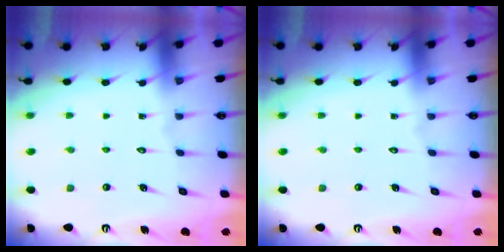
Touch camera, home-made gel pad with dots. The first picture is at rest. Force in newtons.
{"total": 0.0}